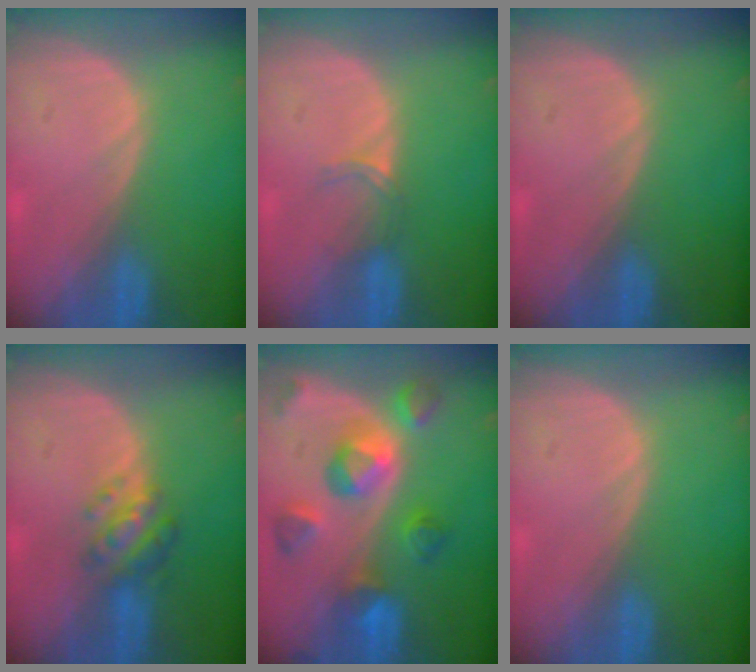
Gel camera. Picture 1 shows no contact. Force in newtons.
{"total": 2.2, "press": 1.7, "slide": 1.3}
{"total": 0.0}
{"total": 4.8, "press": 4.8, "slide": 0.8}
{"total": 9.5, "press": 8.6, "slide": 4.1}
{"total": 0.0}